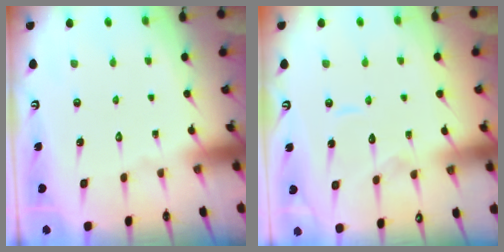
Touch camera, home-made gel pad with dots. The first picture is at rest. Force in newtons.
{"total": 6.2, "press": 6.2, "slide": 0.6}